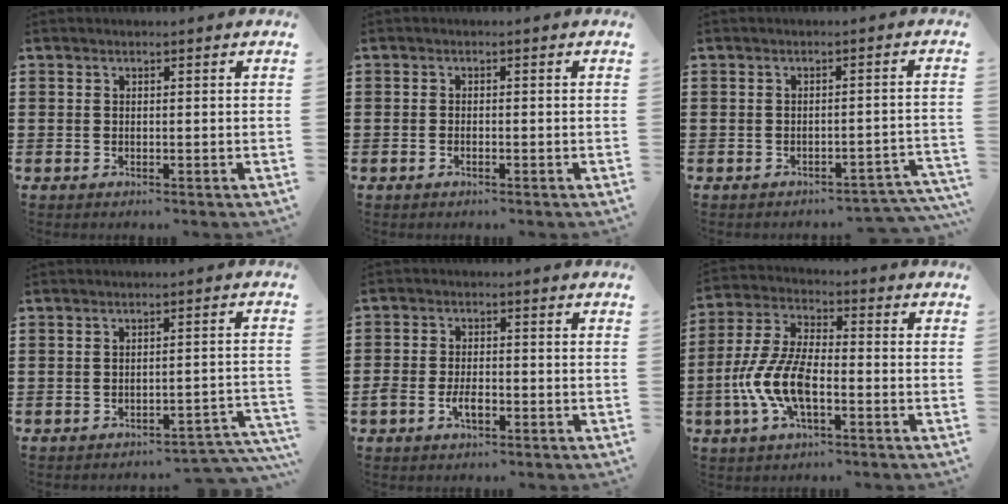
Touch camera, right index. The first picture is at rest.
{"total": 0.6, "force": [-0.5, 0.1, 0.3], "torque": [-0.008, -0.004, -0.008]}
{"total": 2.4, "force": [-2.3, 0.4, 0.7], "torque": [-0.017, 0.001, -0.049]}
{"total": 2.9, "force": [-2.7, 0.2, 1.0], "torque": [-0.022, 0.000, -0.057]}
{"total": 3.7, "force": [-1.6, 1.8, 2.7], "torque": [-0.060, -0.001, -0.032]}
{"total": 9.3, "force": [-3.2, 3.9, 7.8], "torque": [-0.187, -0.007, -0.064]}